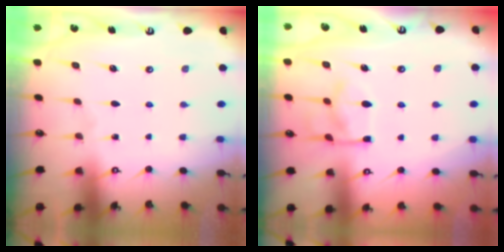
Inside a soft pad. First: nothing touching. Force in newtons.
{"total": 7.3, "press": 7.1, "slide": 1.4}